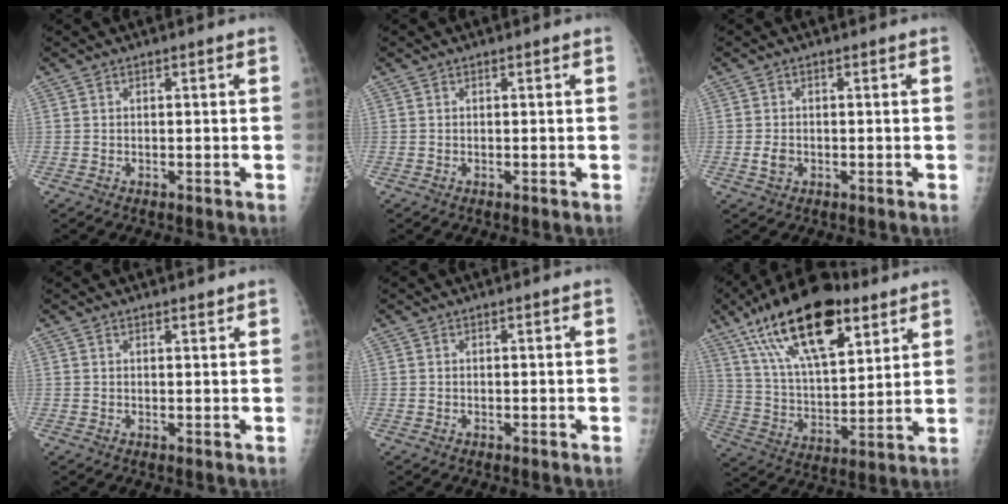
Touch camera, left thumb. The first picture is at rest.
{"total": 0.0}
{"total": 2.2, "force": [-0.5, 1.7, 1.4], "torque": [-0.020, 0.001, -0.007]}
{"total": 1.0, "force": [0.9, 0.3, 0.4], "torque": [-0.003, -0.007, 0.014]}
{"total": 0.0}
{"total": 22.8, "force": [12.9, 9.8, 16.1], "torque": [-0.249, -0.040, 0.227]}